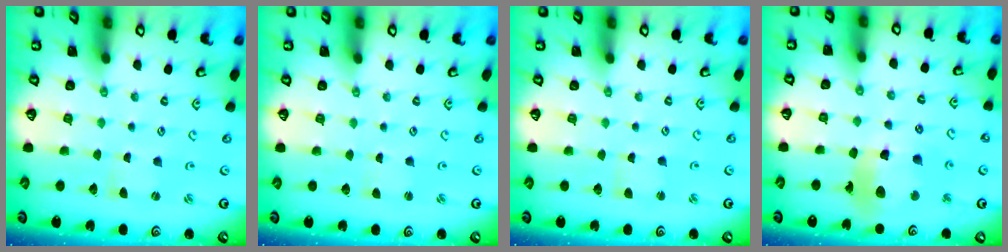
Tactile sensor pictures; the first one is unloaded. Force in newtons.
{"total": 1.1, "press": 1.0, "slide": 0.3}
{"total": 1.8, "press": 1.7, "slide": 0.4}
{"total": 15.4, "press": 15.3, "slide": 1.9}